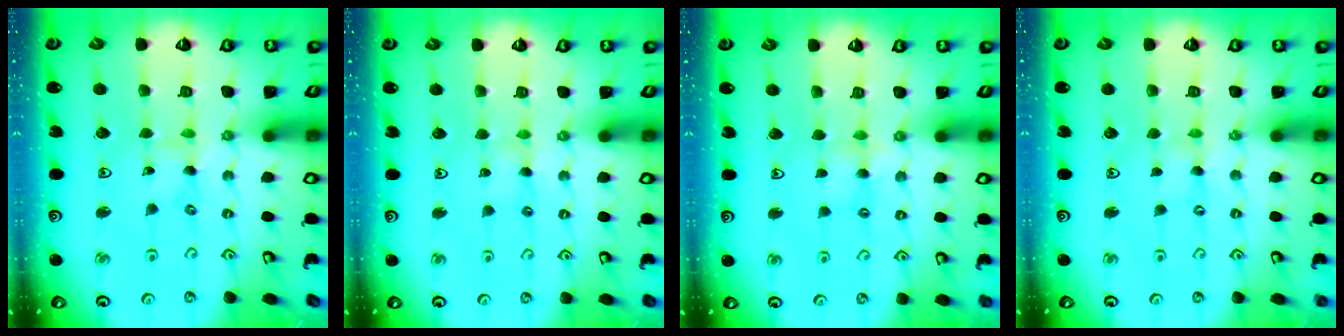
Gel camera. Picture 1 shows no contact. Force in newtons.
{"total": 2.5, "press": 2.5, "slide": 0.2}
{"total": 4.0, "press": 4.0, "slide": 0.5}
{"total": 0.8, "press": 0.8, "slide": 0.2}